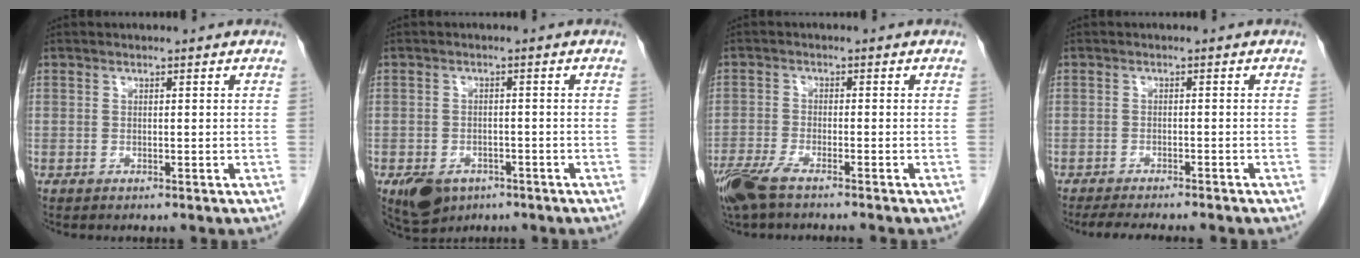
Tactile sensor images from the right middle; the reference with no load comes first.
{"total": 6.4, "force": [-3.8, 4.2, 2.9], "torque": [-0.051, -0.003, -0.052]}
{"total": 7.0, "force": [-5.5, 1.0, 4.2], "torque": [-0.080, -0.015, -0.100]}
{"total": 9.8, "force": [-8.4, 1.7, 4.8], "torque": [-0.059, -0.009, -0.110]}